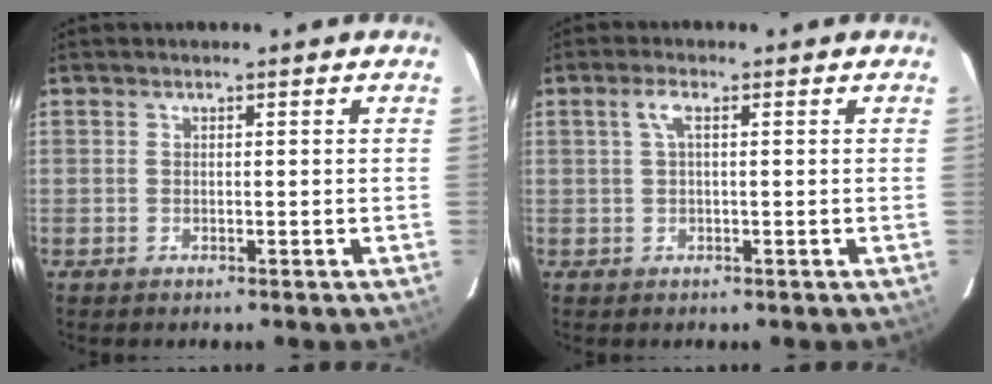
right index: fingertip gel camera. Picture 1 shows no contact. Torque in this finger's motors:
{"motor_torque": [0.31, -0.01, 0.21, 0.05]}